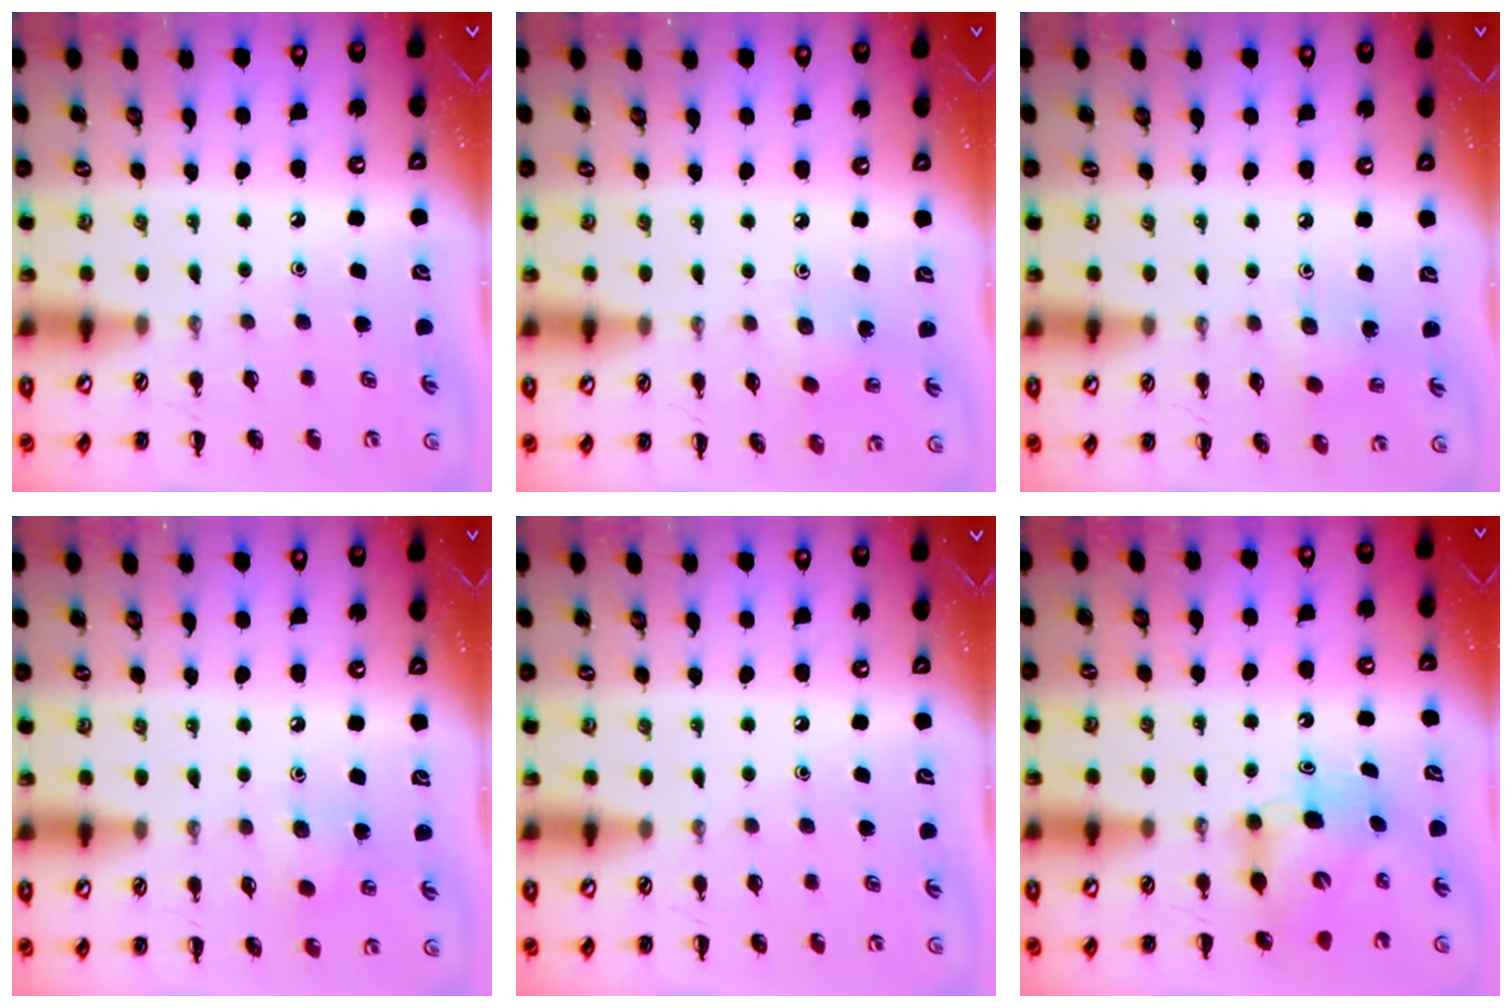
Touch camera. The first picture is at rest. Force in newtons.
{"total": 2.3, "press": 2.1, "slide": 0.9}
{"total": 2.3, "press": 2.1, "slide": 0.9}
{"total": 6.0, "press": 5.9, "slide": 1.5}
{"total": 0.0}
{"total": 6.7, "press": 6.6, "slide": 1.0}